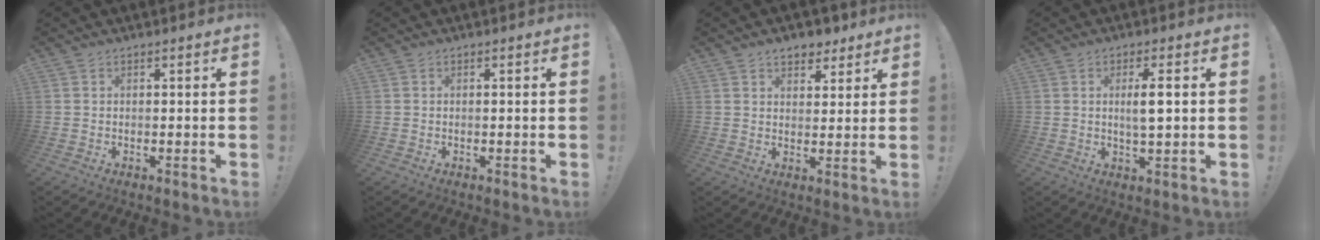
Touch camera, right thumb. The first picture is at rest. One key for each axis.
{"total": 0.0}
{"total": 6.3, "fx": 4.6, "fy": 3.7, "fz": 2.1, "tx": -0.011, "ty": -0.027, "tz": 0.081}
{"total": 5.2, "fx": 1.0, "fy": 1.0, "fz": 5.0, "tx": -0.080, "ty": -0.007, "tz": 0.012}